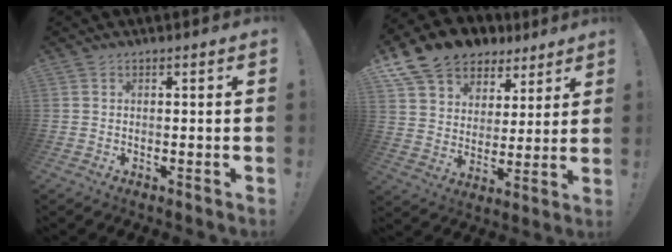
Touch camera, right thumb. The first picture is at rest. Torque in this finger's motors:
{"motor_torque": [0.37, 0.63, 0.64, 0.63, 0.35]}